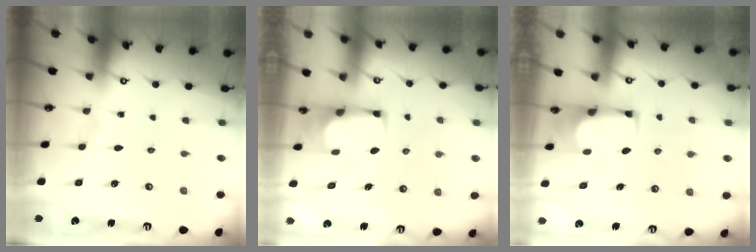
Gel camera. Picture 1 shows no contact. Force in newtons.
{"total": 2.1, "press": 2.1, "slide": 0.2}
{"total": 1.7, "press": 1.7, "slide": 0.3}